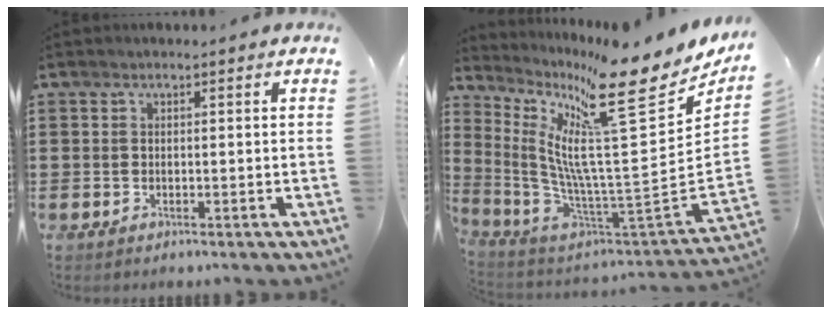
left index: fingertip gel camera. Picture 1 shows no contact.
{"total": 18.5, "force": [10.4, 3.3, 15.0], "torque": [-0.305, -0.084, 0.160]}